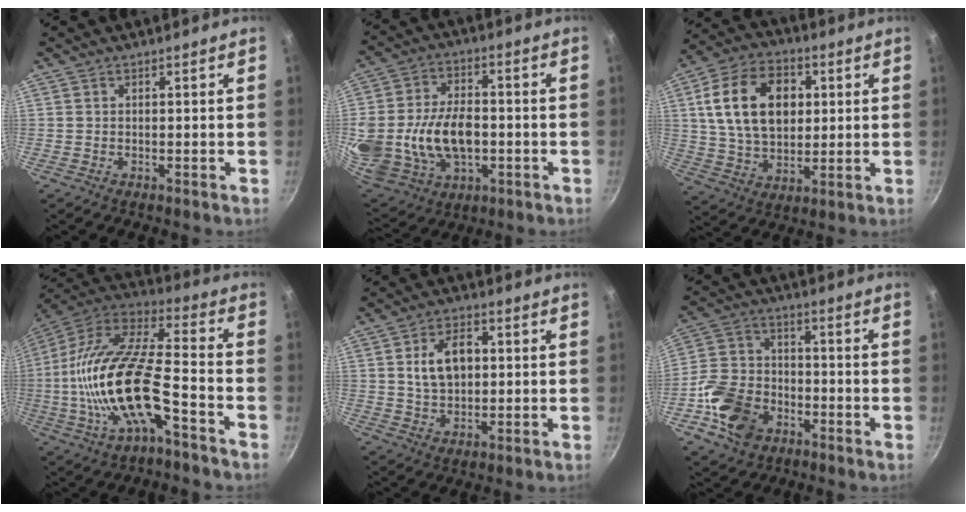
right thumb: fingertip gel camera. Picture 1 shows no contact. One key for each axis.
{"total": 21.4, "fx": -2.1, "fy": 14.7, "fz": 15.3, "tx": -0.312, "ty": 0.020, "tz": -0.021}
{"total": 18.1, "fx": 3.9, "fy": 12.4, "fz": 12.6, "tx": -0.199, "ty": 0.003, "tz": 0.067}
{"total": 23.0, "fx": -7.0, "fy": 8.7, "fz": 20.0, "tx": -0.383, "ty": 0.038, "tz": -0.141}
{"total": 9.1, "fx": 1.4, "fy": 5.9, "fz": 6.7, "tx": -0.096, "ty": 0.007, "tz": 0.024}
{"total": 13.8, "fx": -5.7, "fy": 10.0, "fz": 7.6, "tx": -0.130, "ty": 0.038, "tz": -0.112}